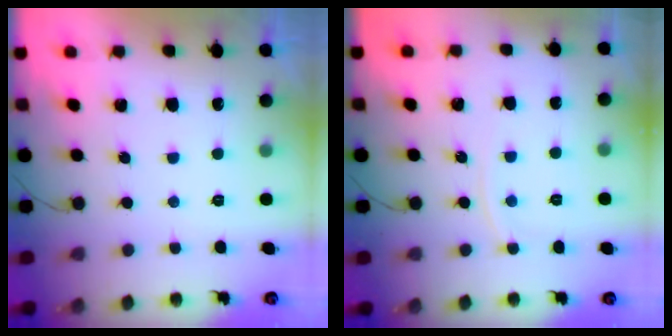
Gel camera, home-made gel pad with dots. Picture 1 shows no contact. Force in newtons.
{"total": 4.5, "press": 4.5, "slide": 0.5}